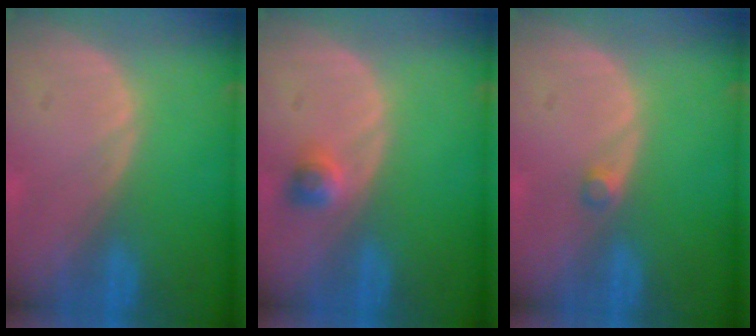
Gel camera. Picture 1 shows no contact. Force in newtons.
{"total": 2.3, "press": 2.0, "slide": 1.1}
{"total": 1.3, "press": 1.1, "slide": 0.6}